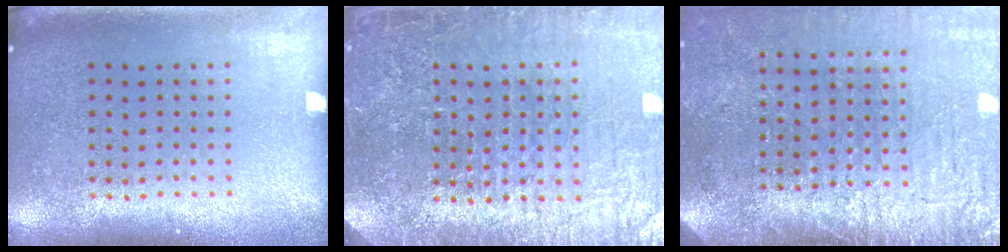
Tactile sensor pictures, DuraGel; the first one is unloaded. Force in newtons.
{"total": 5.2, "press": 4.7, "slide": 2.1}
{"total": 4.0, "press": 3.5, "slide": 2.0}